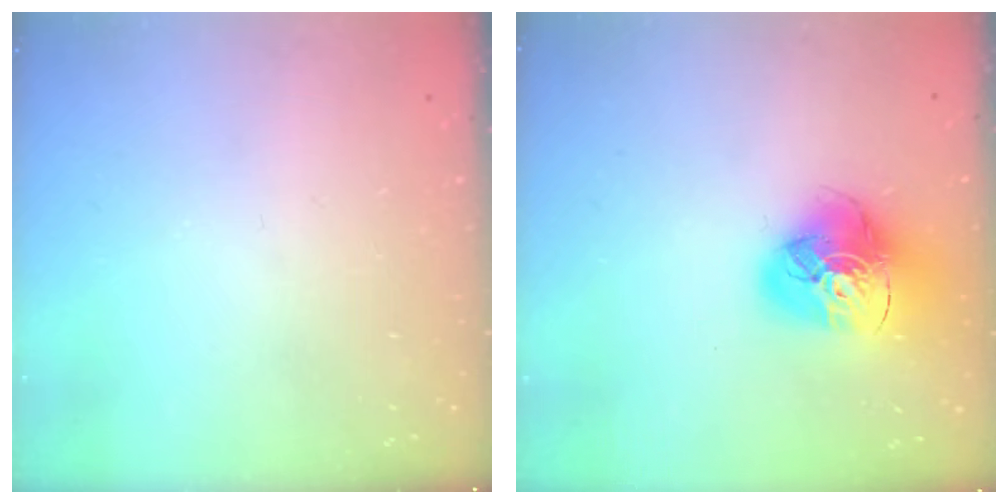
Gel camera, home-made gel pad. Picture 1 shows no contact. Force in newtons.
{"total": 17.2, "press": 17.0, "slide": 1.9}